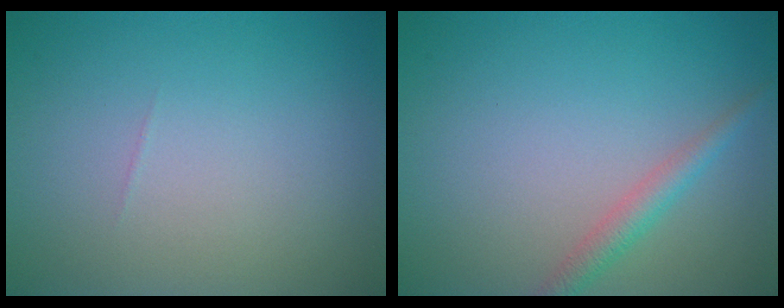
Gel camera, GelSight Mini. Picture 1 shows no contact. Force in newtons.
{"total": 2.0, "press": 2.0, "slide": 0.0}